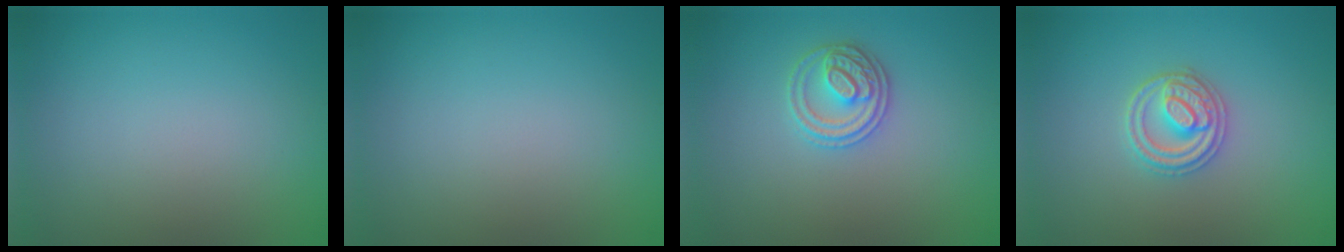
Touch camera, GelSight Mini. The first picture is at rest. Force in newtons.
{"total": 0.0}
{"total": 2.7, "press": 2.7, "slide": 0.6}
{"total": 2.8, "press": 2.8, "slide": 0.4}